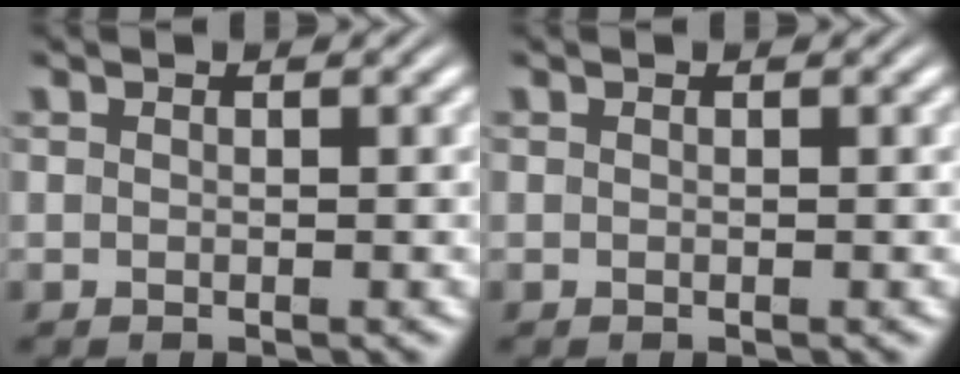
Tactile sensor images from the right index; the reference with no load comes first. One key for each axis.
{"total": 0.0}